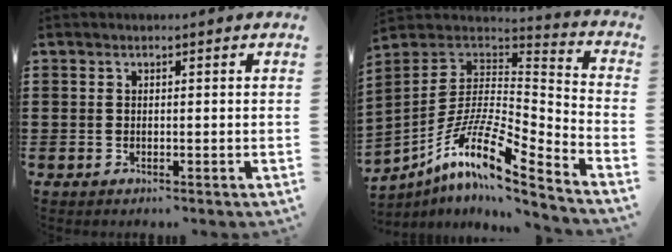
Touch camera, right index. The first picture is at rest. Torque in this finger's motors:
{"motor_torque": [1.82, 0.31, 0.64, 0.19]}